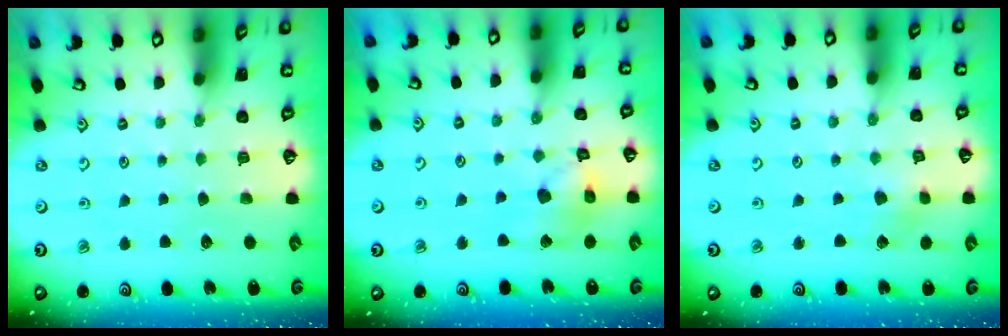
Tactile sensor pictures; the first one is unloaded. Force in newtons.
{"total": 12.9, "press": 12.8, "slide": 1.8}
{"total": 2.9, "press": 2.9, "slide": 0.4}